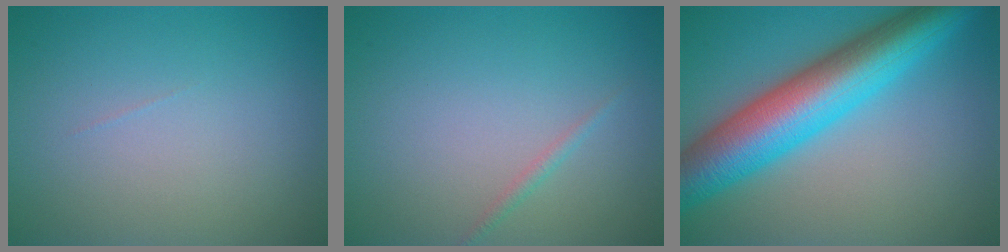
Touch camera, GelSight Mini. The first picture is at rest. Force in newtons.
{"total": 0.7, "press": 0.7, "slide": 0.1}
{"total": 10.7, "press": 10.7, "slide": 0.2}